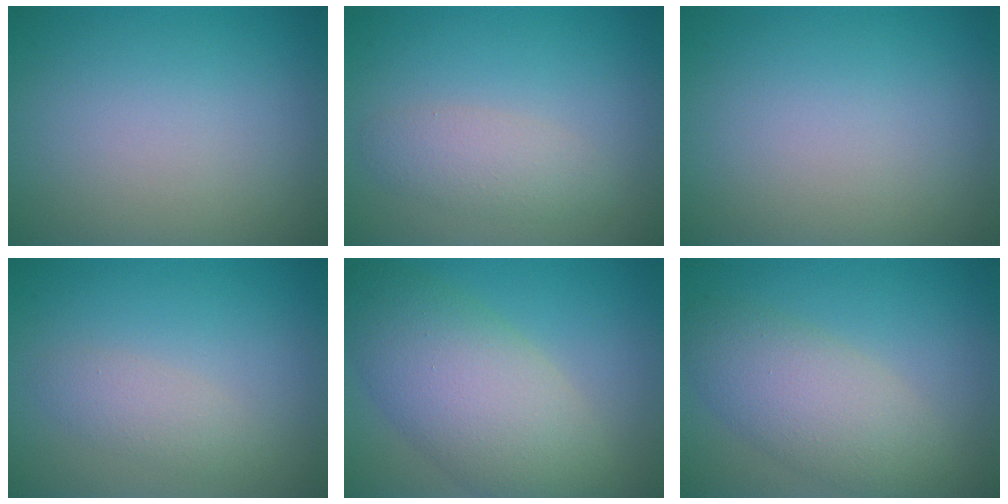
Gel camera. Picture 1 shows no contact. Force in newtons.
{"total": 2.4, "press": 2.4, "slide": 0.1}
{"total": 0.0}
{"total": 1.9, "press": 1.9, "slide": 0.0}
{"total": 8.6, "press": 8.6, "slide": 0.4}
{"total": 5.4, "press": 5.4, "slide": 0.1}